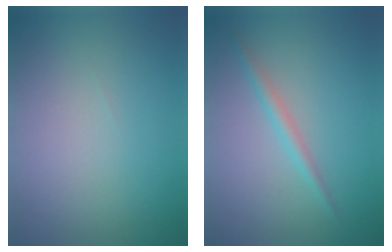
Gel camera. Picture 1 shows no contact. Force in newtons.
{"total": 1.5, "press": 1.4, "slide": 0.1}